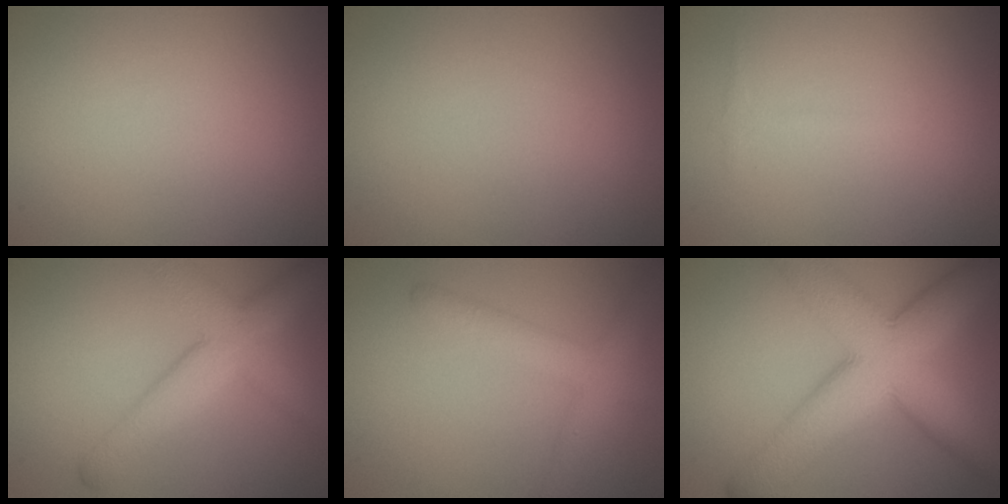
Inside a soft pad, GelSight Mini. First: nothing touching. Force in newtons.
{"total": 0.0}
{"total": 0.7, "press": 0.7, "slide": 0.1}
{"total": 5.6, "press": 5.6, "slide": 0.3}
{"total": 3.6, "press": 3.5, "slide": 0.2}
{"total": 10.2, "press": 10.2, "slide": 0.7}